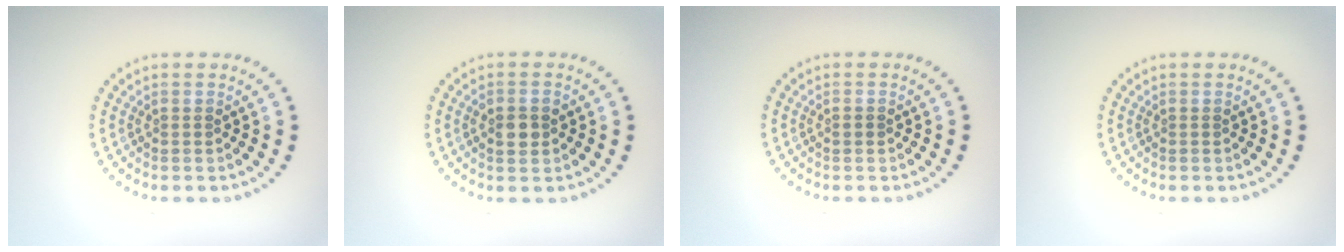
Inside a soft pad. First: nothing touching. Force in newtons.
{"total": 2.5, "press": 2.5, "slide": 0.1}
{"total": 0.7, "press": 0.7, "slide": 0.1}
{"total": 0.0}